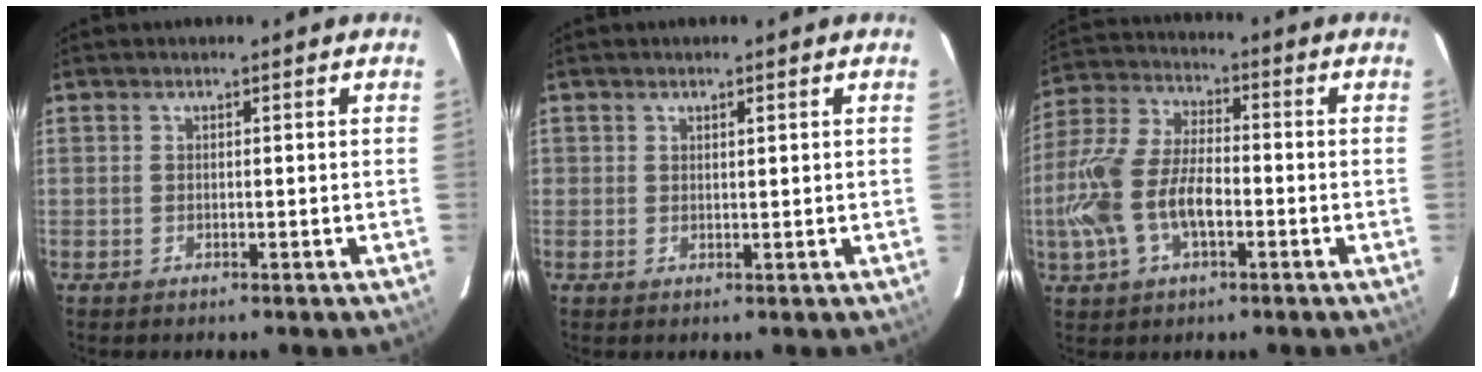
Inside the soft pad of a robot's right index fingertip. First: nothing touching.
{"total": 0.9, "force": [0.5, 0.5, 0.5], "torque": [-0.008, 0.002, 0.010]}
{"total": 14.6, "force": [-3.9, 7.4, 11.9], "torque": [-0.263, 0.004, -0.073]}